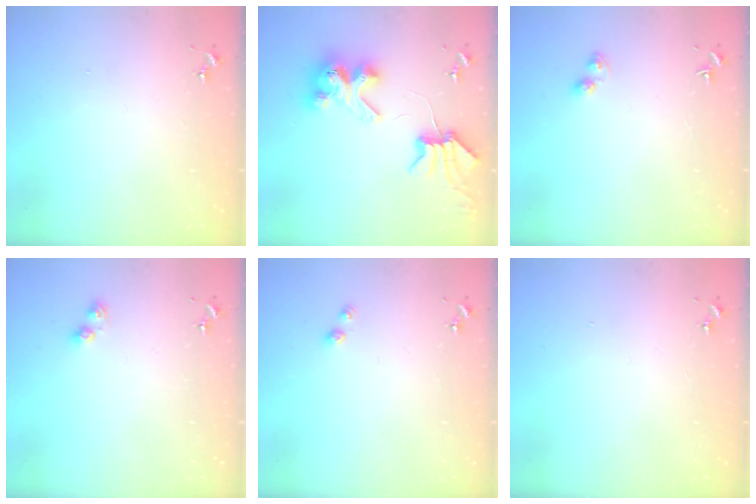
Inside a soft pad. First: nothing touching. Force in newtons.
{"total": 11.2, "press": 11.1, "slide": 1.3}
{"total": 3.3, "press": 3.3, "slide": 0.4}
{"total": 5.1, "press": 5.1, "slide": 0.2}
{"total": 4.6, "press": 4.6, "slide": 0.3}
{"total": 0.0}